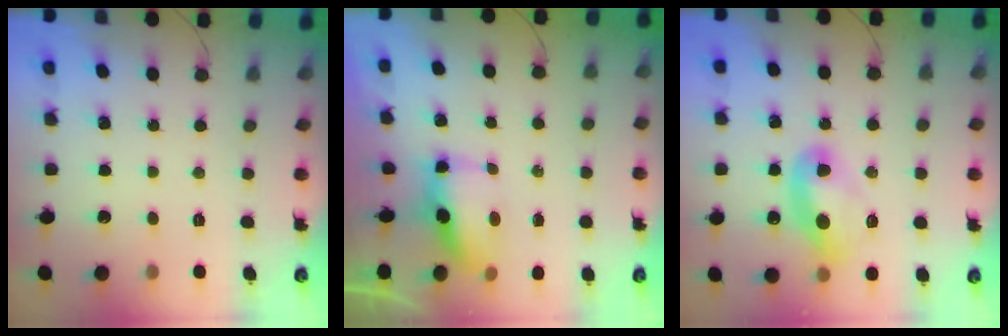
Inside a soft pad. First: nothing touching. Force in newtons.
{"total": 7.1, "press": 7.1, "slide": 0.9}
{"total": 10.1, "press": 10.0, "slide": 1.0}